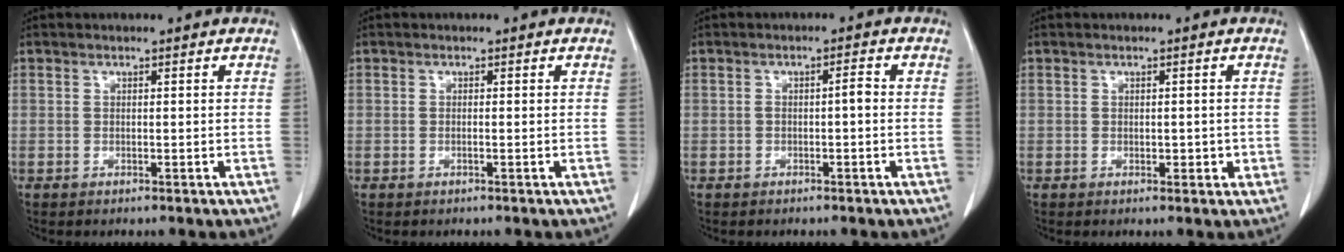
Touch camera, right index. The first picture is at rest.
{"total": 0.0}
{"total": 1.5, "force": [-0.3, 0.2, 1.5], "torque": [-0.022, 0.004, -0.006]}
{"total": 1.8, "force": [-0.3, 1.0, 1.4], "torque": [-0.016, 0.002, 0.000]}